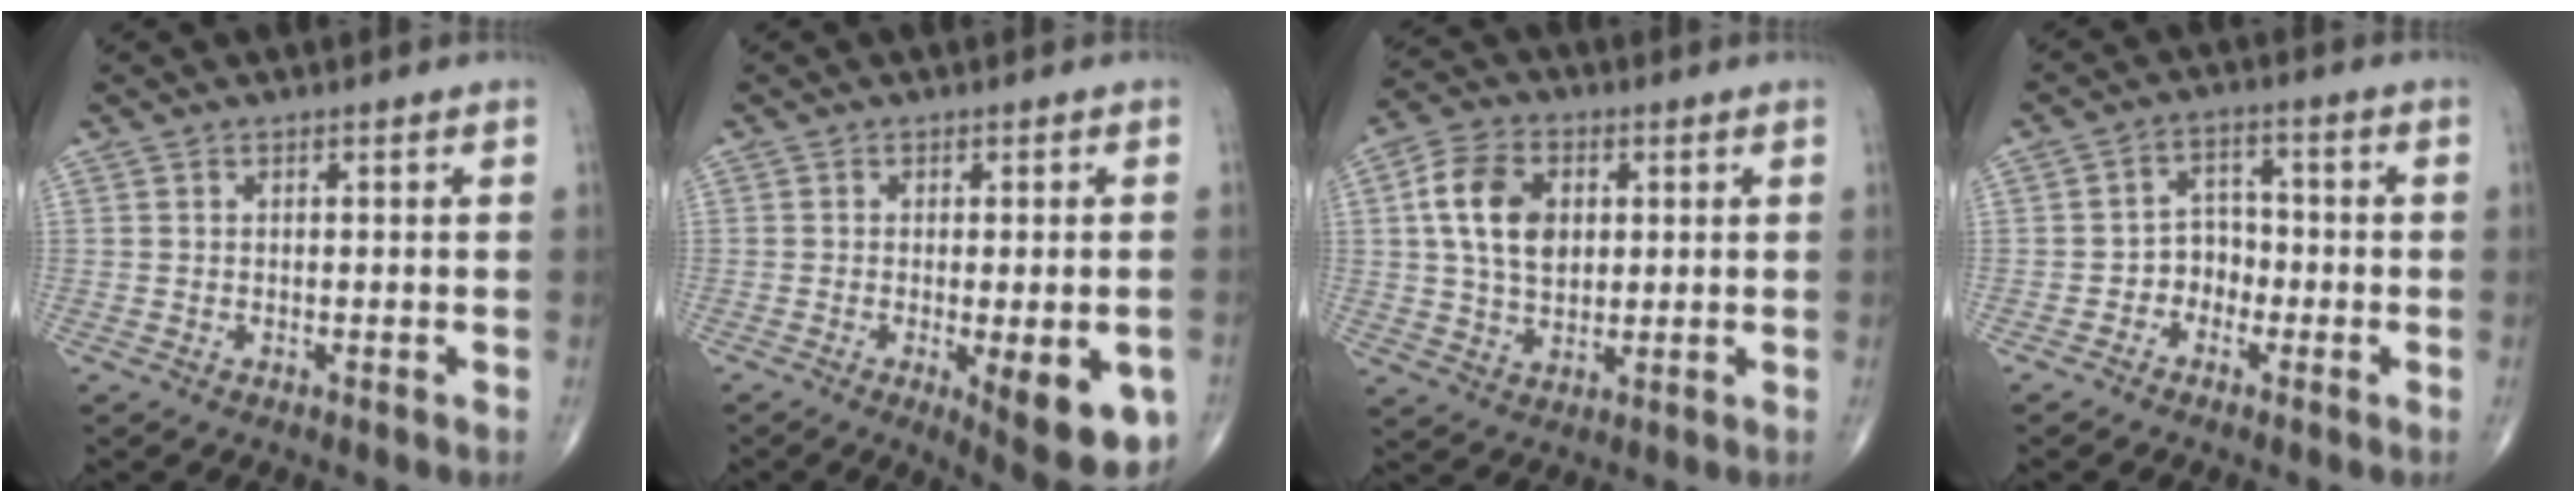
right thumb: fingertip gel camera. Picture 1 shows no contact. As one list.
[{"total": 12.2, "force": [-4.0, 3.9, 10.9], "torque": [-0.123, -0.010, -0.041]}, {"total": 11.5, "force": [2.3, 7.8, 8.1], "torque": [-0.136, 0.002, 0.039]}, {"total": 4.7, "force": [-1.9, 3.9, 1.8], "torque": [0.002, 0.025, -0.044]}]